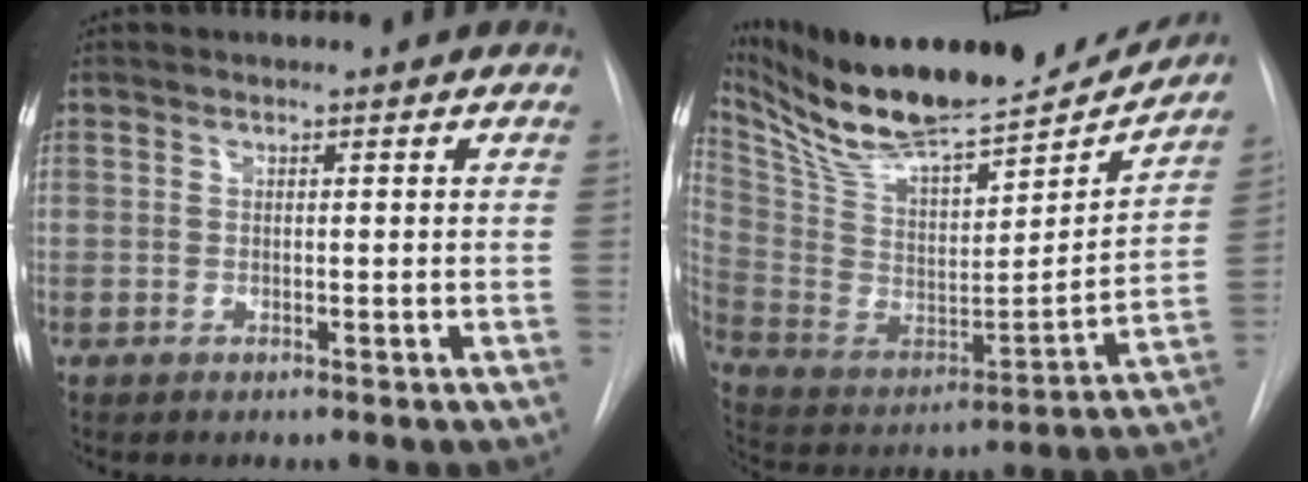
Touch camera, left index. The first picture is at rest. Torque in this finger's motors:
{"motor_torque": [0.94, -1.20, 0.49, 0.15]}